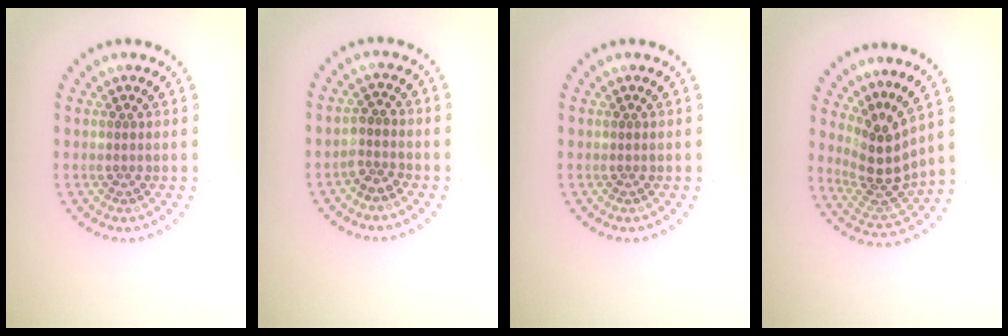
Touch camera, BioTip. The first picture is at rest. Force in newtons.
{"total": 1.3, "press": 1.2, "slide": 0.6}
{"total": 0.0}
{"total": 3.7, "press": 2.6, "slide": 2.6}